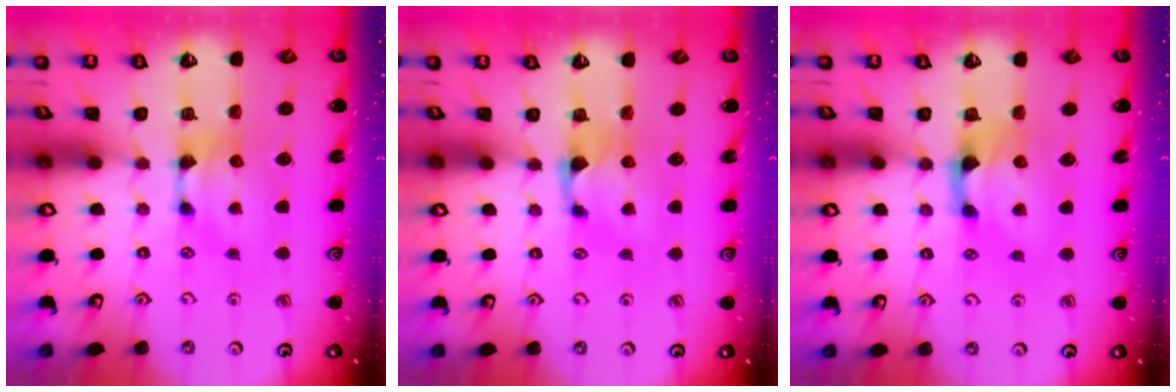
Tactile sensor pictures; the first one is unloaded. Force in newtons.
{"total": 1.2, "press": 0.7, "slide": 1.0}
{"total": 2.3, "press": 1.8, "slide": 1.4}